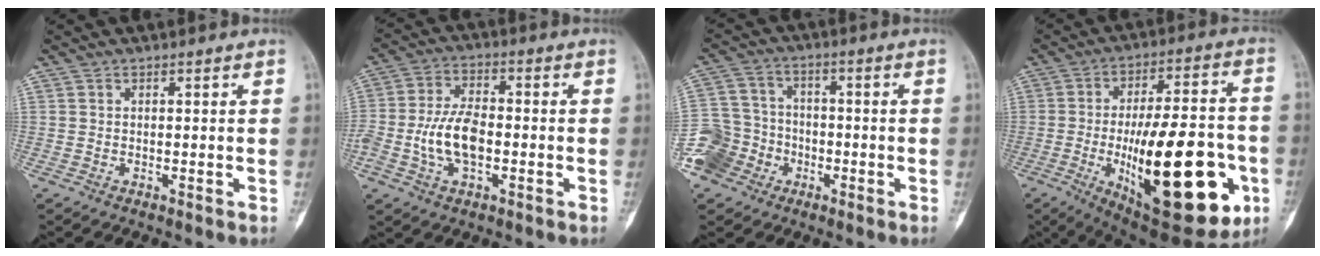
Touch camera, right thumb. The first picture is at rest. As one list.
[{"total": 9.9, "force": [-2.0, 5.5, 8.0], "torque": [-0.154, 0.020, -0.039]}, {"total": 11.6, "force": [-5.4, 9.8, 3.0], "torque": [-0.047, 0.044, -0.099]}, {"total": 30.3, "force": [-8.0, 11.4, 26.9], "torque": [-0.380, 0.003, -0.100]}]